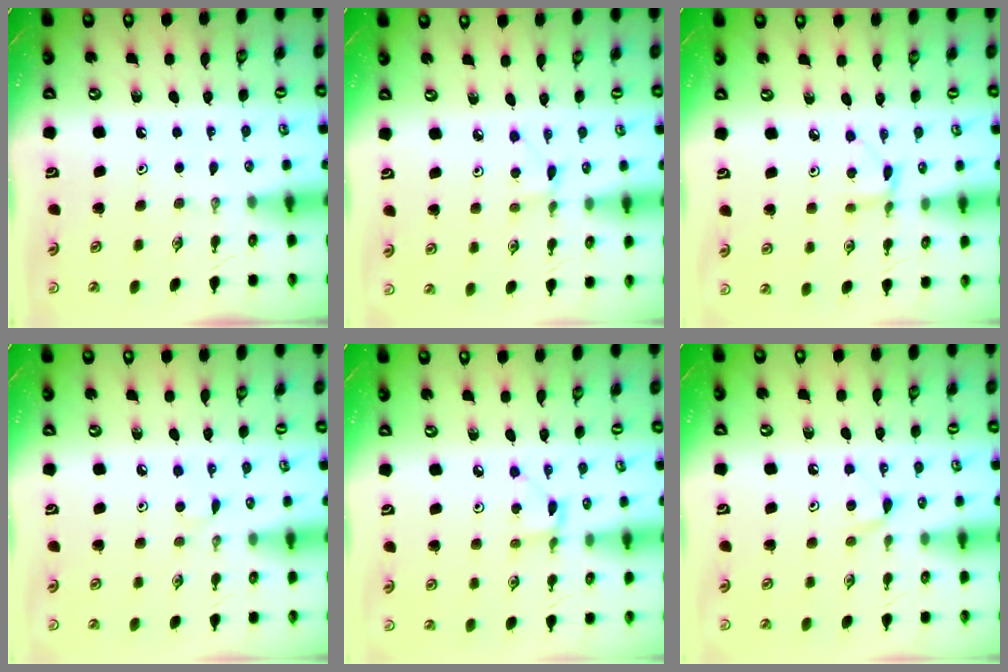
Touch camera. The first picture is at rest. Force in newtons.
{"total": 2.4, "press": 2.4, "slide": 0.3}
{"total": 3.7, "press": 3.6, "slide": 0.5}
{"total": 2.1, "press": 2.1, "slide": 0.3}
{"total": 1.8, "press": 1.8, "slide": 0.3}
{"total": 5.6, "press": 5.6, "slide": 0.6}